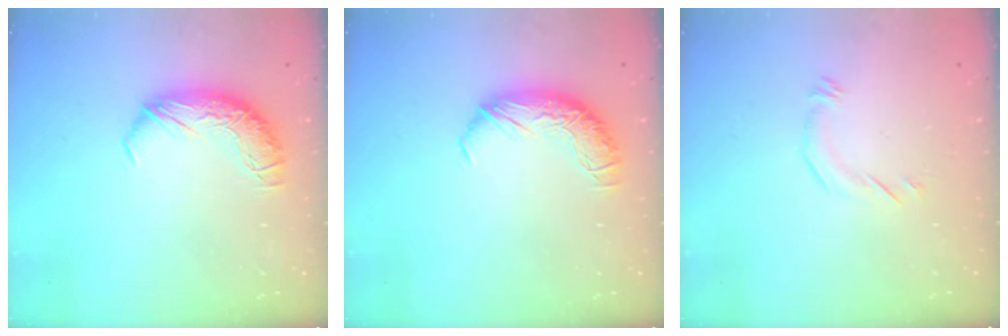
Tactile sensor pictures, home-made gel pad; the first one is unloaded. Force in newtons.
{"total": 0.0}
{"total": 6.2, "press": 6.1, "slide": 1.2}